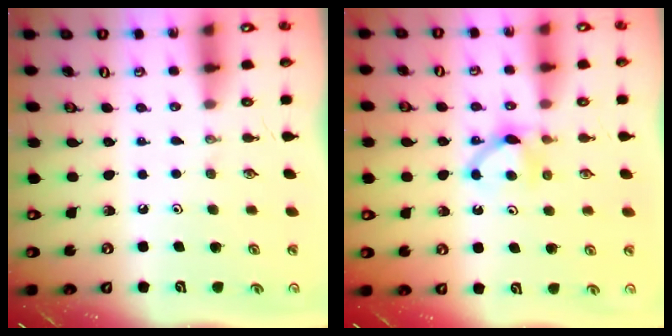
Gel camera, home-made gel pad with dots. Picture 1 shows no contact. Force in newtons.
{"total": 5.4, "press": 5.3, "slide": 0.6}